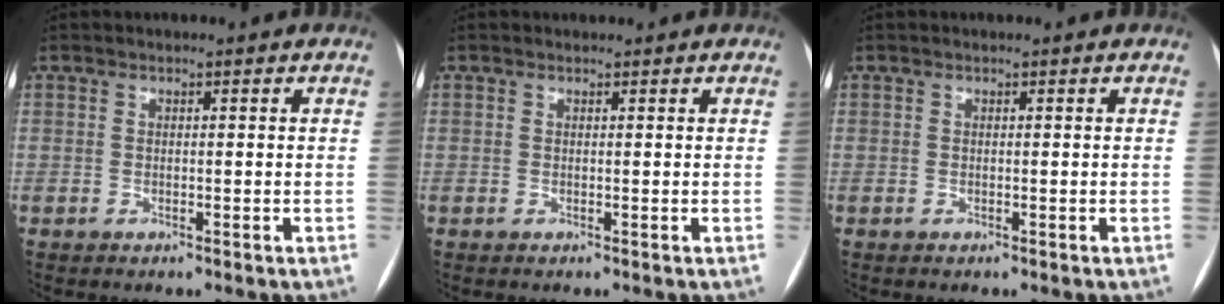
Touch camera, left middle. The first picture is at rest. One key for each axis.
{"total": 0.6, "fx": 0.6, "fy": 0.2, "fz": 0.0, "tx": -0.006, "ty": 0.009, "tz": 0.011}
{"total": 0.0}